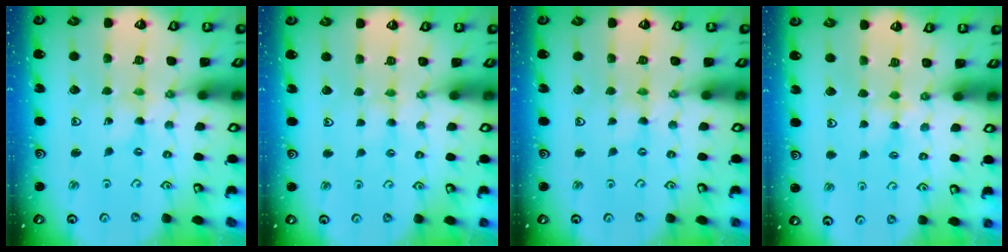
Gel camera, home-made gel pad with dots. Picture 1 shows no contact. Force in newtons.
{"total": 2.6, "press": 2.6, "slide": 0.5}
{"total": 0.9, "press": 0.9, "slide": 0.1}
{"total": 3.8, "press": 3.8, "slide": 0.6}